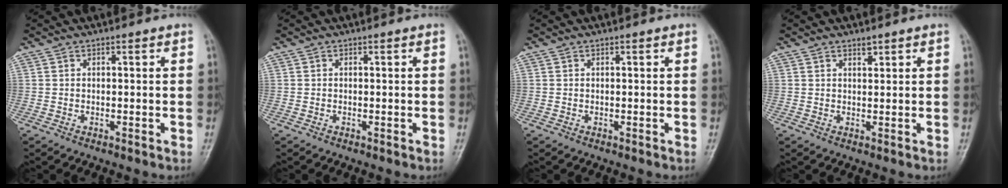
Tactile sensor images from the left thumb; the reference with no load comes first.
{"total": 0.0}
{"total": 0.0}
{"total": 1.5, "force": [1.2, 0.6, 0.8], "torque": [-0.005, -0.008, 0.018]}